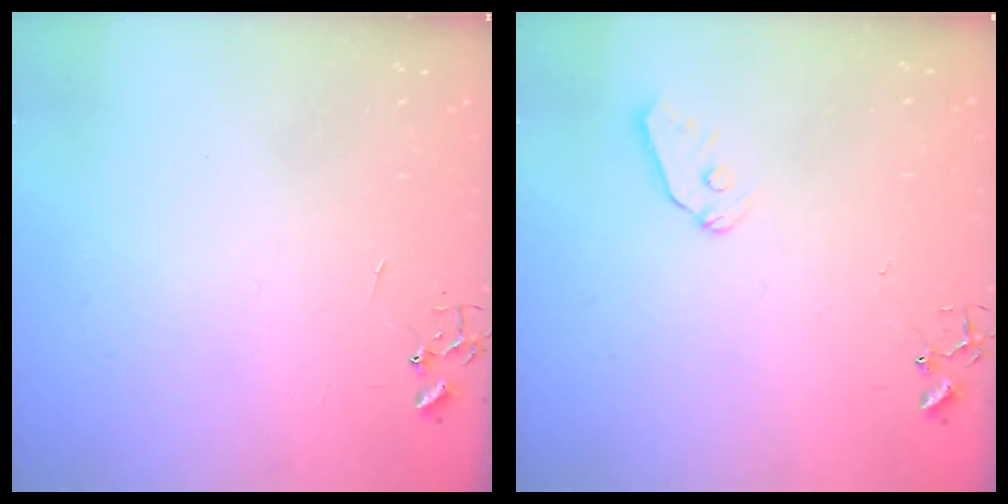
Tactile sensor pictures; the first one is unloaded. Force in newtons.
{"total": 6.7, "press": 6.7, "slide": 0.8}